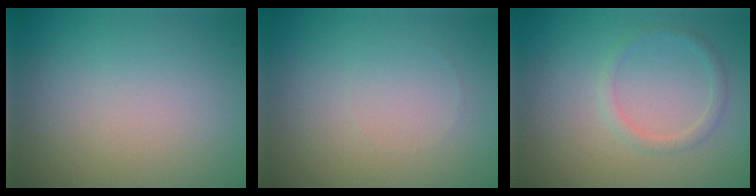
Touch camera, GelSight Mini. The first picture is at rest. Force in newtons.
{"total": 0.0}
{"total": 1.3, "press": 1.3, "slide": 0.1}